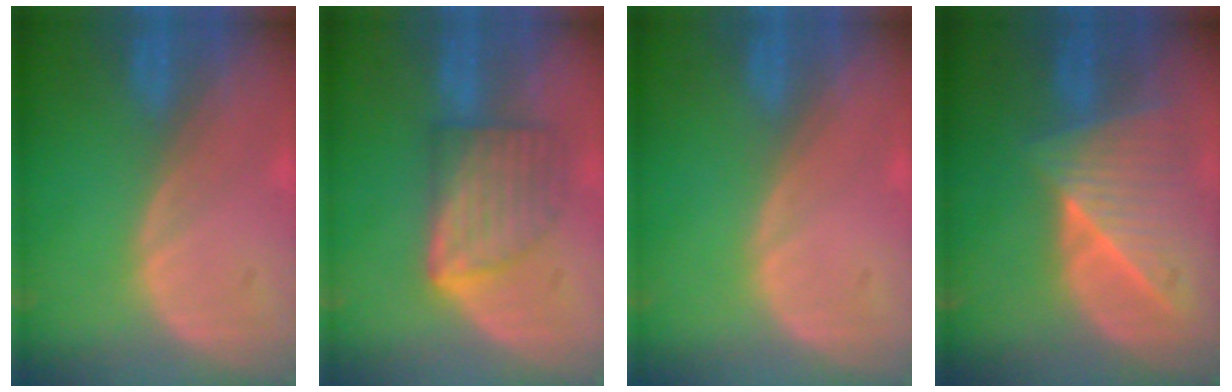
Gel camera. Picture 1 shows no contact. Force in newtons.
{"total": 6.6, "press": 6.6, "slide": 0.1}
{"total": 0.0}
{"total": 8.0, "press": 7.3, "slide": 3.2}